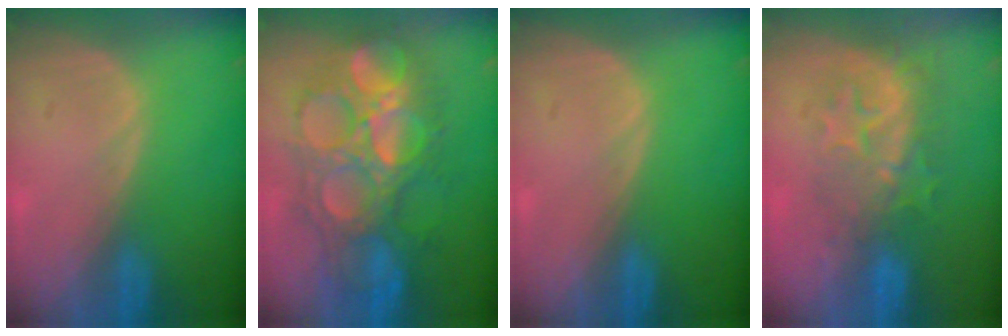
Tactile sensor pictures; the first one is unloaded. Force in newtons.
{"total": 12.2, "press": 12.1, "slide": 1.4}
{"total": 0.0}
{"total": 8.2, "press": 7.9, "slide": 2.2}